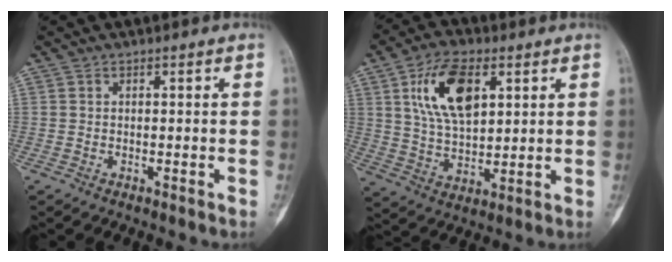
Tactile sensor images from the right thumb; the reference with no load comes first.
{"total": 13.6, "force": [4.9, 7.2, 10.4], "torque": [-0.177, -0.013, 0.096]}